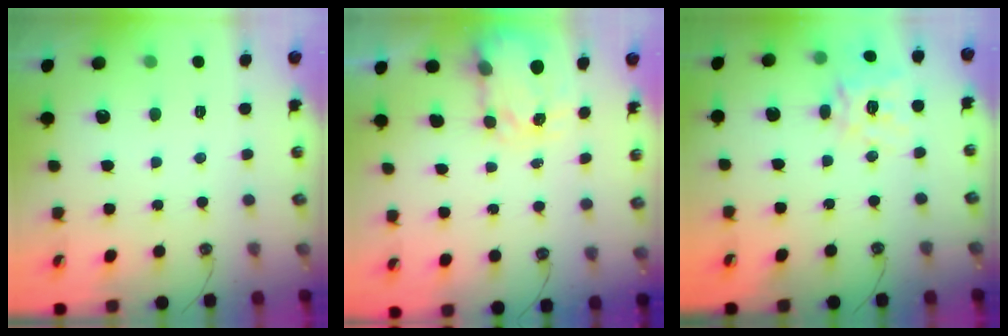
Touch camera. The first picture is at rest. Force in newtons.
{"total": 3.6, "press": 3.6, "slide": 0.6}
{"total": 15.7, "press": 15.5, "slide": 2.0}